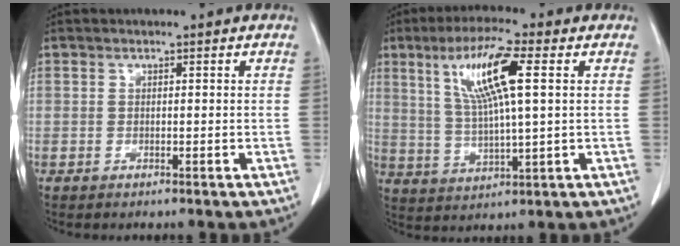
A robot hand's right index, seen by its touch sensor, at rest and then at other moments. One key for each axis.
{"total": 10.9, "fx": 3.7, "fy": 1.0, "fz": 10.2, "tx": -0.197, "ty": 0.009, "tz": 0.070}